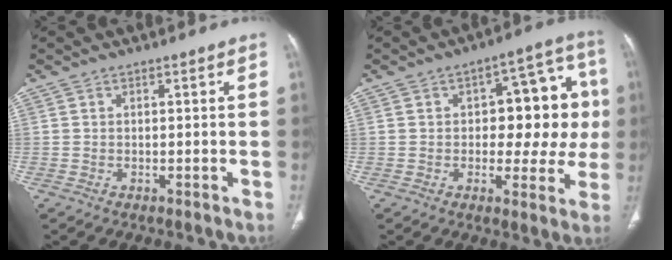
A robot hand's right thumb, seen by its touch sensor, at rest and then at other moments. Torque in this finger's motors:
{"motor_torque": [1.31, 1.27, 0.48, -0.51, 0.09]}